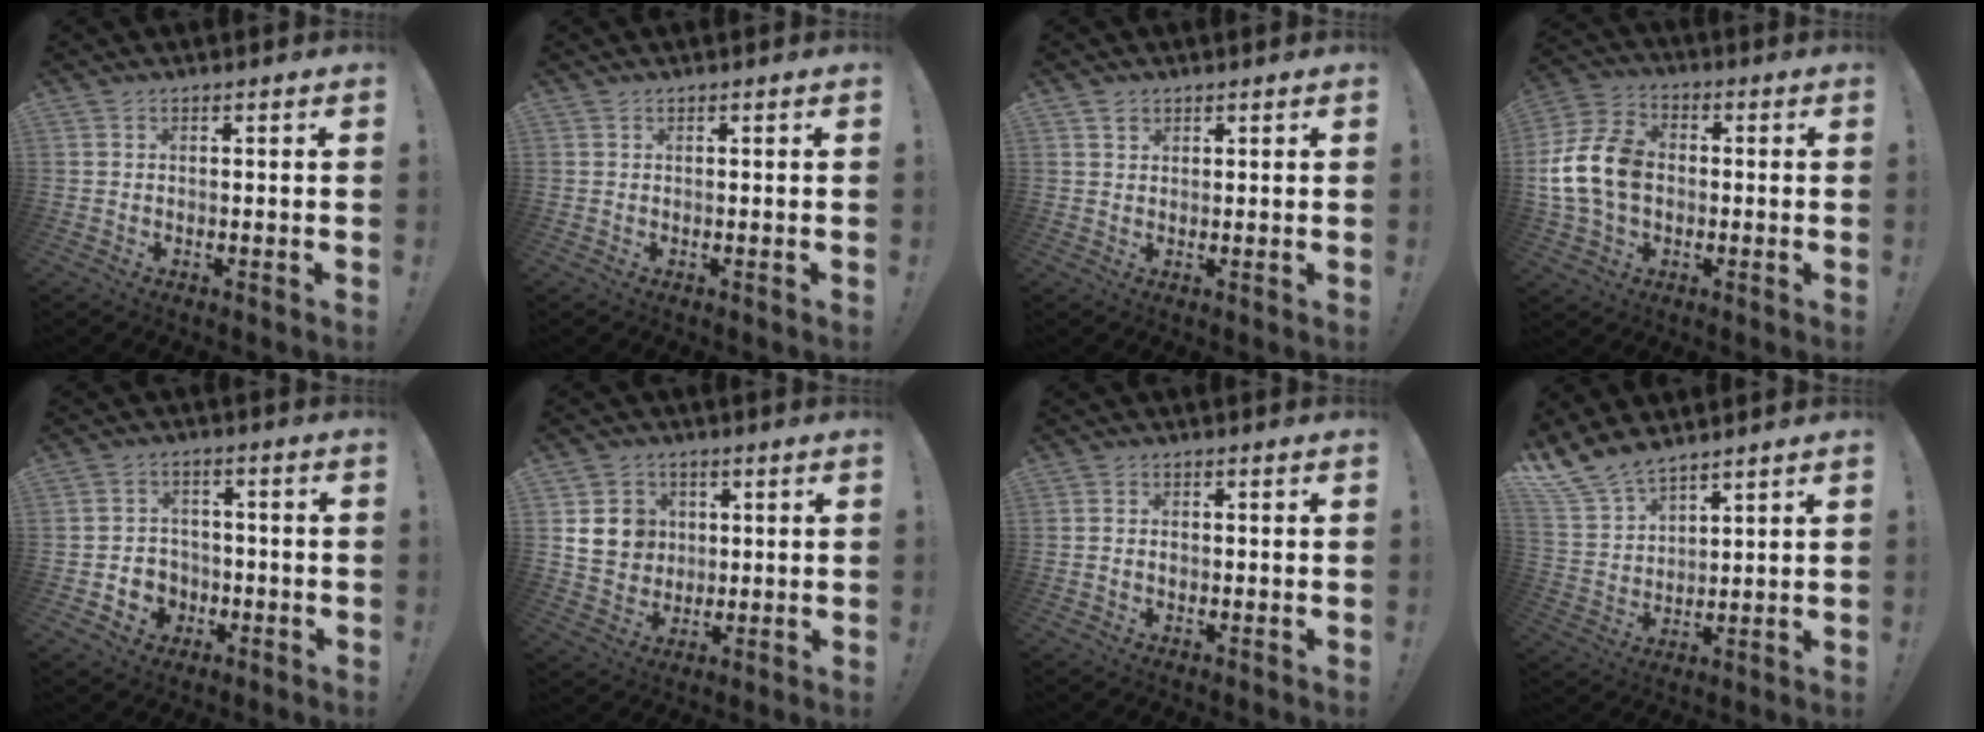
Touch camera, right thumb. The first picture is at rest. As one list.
[{"total": 0.0}, {"total": 1.6, "force": [1.2, 0.9, 0.4], "torque": [0.002, -0.005, 0.022]}, {"total": 15.3, "force": [-0.2, 11.6, 10.0], "torque": [-0.190, 0.018, 0.001]}, {"total": 6.5, "force": [-1.6, 6.1, 1.5], "torque": [-0.022, 0.009, -0.023]}, {"total": 11.1, "force": [2.8, 9.9, 4.1], "torque": [-0.066, -0.003, 0.062]}, {"total": 1.4, "force": [-0.7, 1.1, 0.6], "torque": [-0.002, 0.001, -0.014]}, {"total": 10.3, "force": [8.8, 4.3, 3.1], "torque": [-0.081, -0.053, 0.175]}]